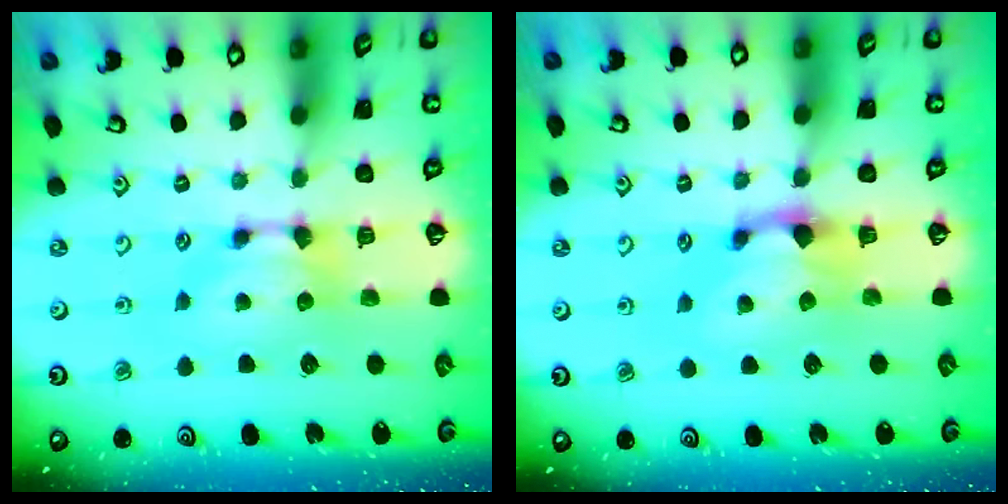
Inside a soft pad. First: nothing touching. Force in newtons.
{"total": 1.4, "press": 0.8, "slide": 1.2}